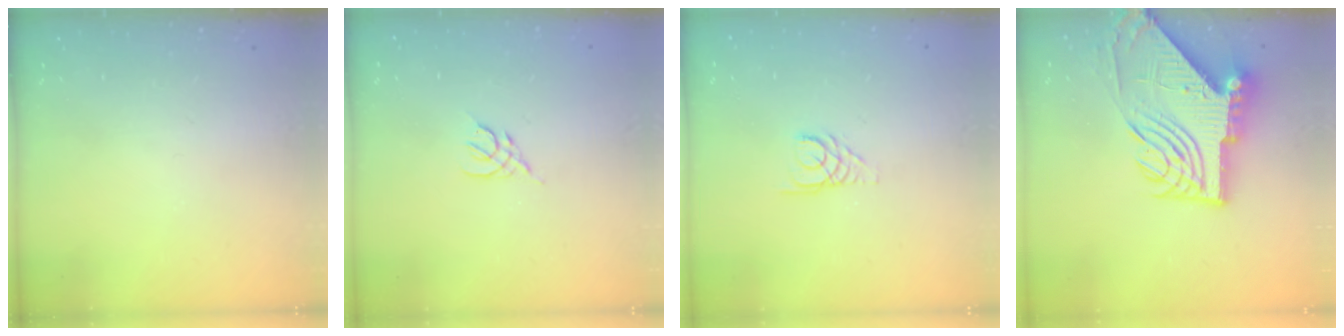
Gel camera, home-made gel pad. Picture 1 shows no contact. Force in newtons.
{"total": 2.4, "press": 2.3, "slide": 0.6}
{"total": 3.4, "press": 3.3, "slide": 0.3}
{"total": 14.6, "press": 14.5, "slide": 1.6}